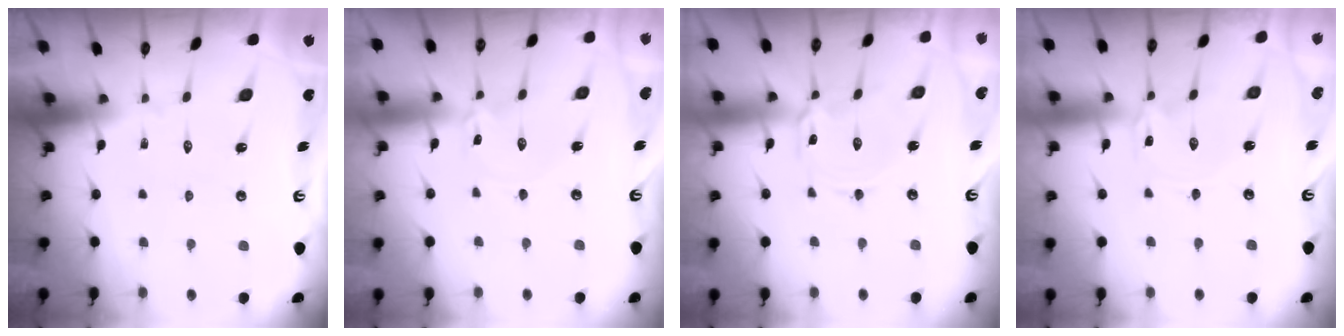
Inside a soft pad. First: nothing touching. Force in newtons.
{"total": 1.9, "press": 1.9, "slide": 0.3}
{"total": 2.6, "press": 2.6, "slide": 0.3}
{"total": 0.0}